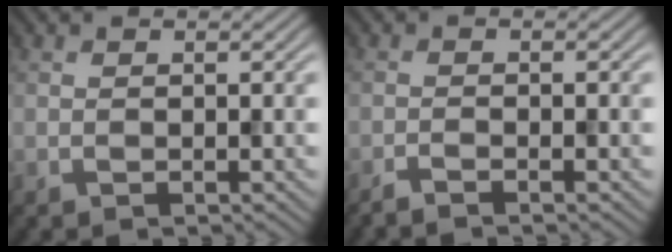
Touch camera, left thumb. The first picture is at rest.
{"total": 1.7, "force": [-1.3, 0.1, 1.0], "torque": [-0.015, 0.001, -0.033]}